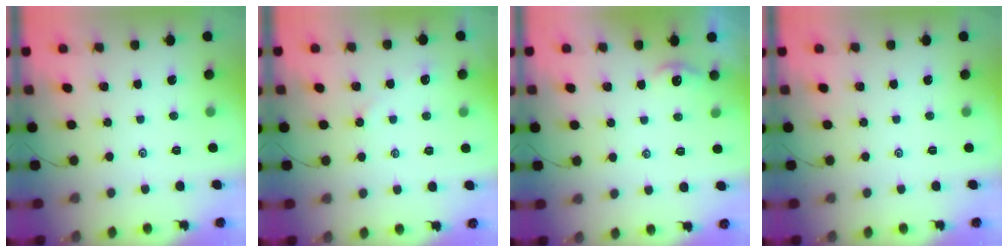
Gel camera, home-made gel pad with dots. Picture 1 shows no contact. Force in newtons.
{"total": 2.9, "press": 2.8, "slide": 0.6}
{"total": 2.7, "press": 2.7, "slide": 0.3}
{"total": 0.0}